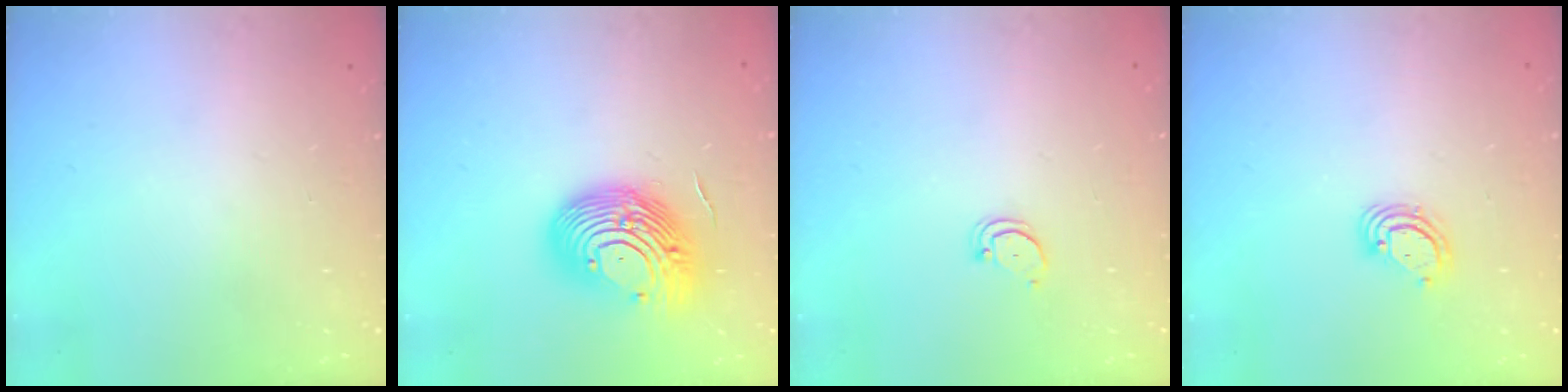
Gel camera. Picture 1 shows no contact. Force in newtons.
{"total": 16.3, "press": 15.8, "slide": 4.1}
{"total": 2.5, "press": 2.5, "slide": 0.2}
{"total": 3.6, "press": 3.6, "slide": 0.3}